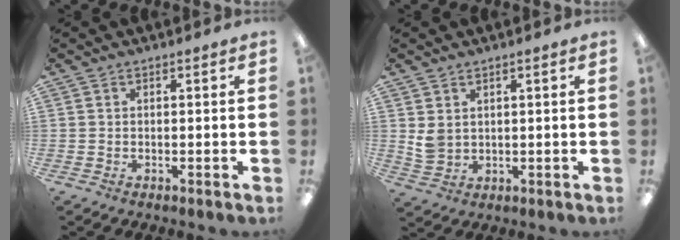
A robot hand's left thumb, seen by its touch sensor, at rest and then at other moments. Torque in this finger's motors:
{"motor_torque": [0.69, 0.67, 0.13, -0.35, 0.02]}